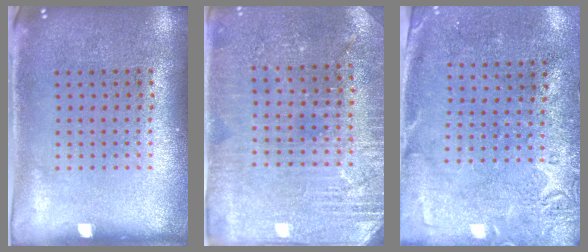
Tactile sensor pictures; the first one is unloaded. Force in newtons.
{"total": 2.8, "press": 2.8, "slide": 0.5}
{"total": 2.7, "press": 2.2, "slide": 1.7}